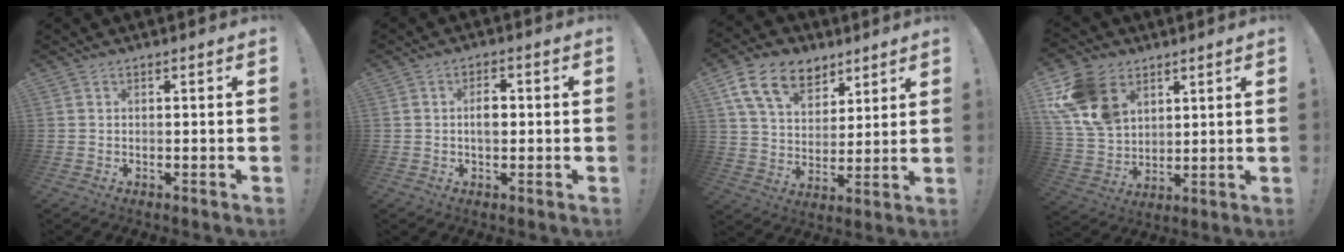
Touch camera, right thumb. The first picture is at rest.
{"total": 4.5, "force": [0.0, 2.9, 3.5], "torque": [-0.054, 0.001, -0.009]}
{"total": 16.2, "force": [9.0, 10.6, 8.2], "torque": [-0.138, -0.043, 0.169]}
{"total": 16.9, "force": [8.0, 12.1, 8.7], "torque": [-0.163, -0.036, 0.158]}